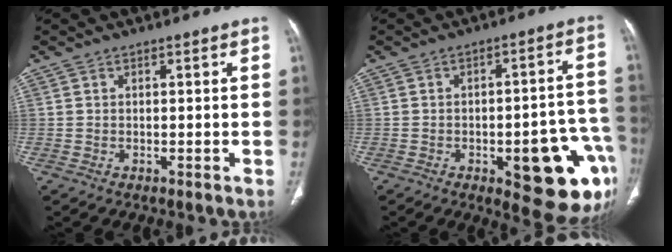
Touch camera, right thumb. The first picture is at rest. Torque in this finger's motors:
{"motor_torque": [2.11, 1.44, 1.30, -1.15, 0.07]}